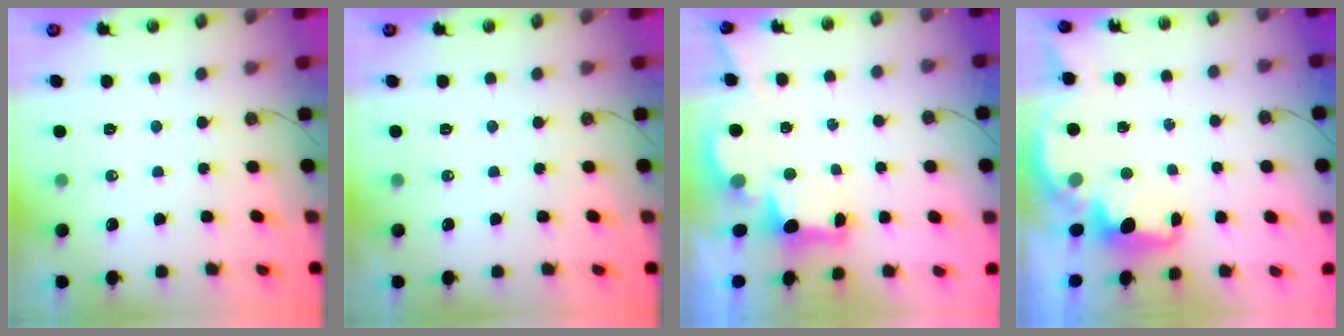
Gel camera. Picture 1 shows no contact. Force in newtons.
{"total": 0.0}
{"total": 2.8, "press": 2.6, "slide": 0.9}
{"total": 2.2, "press": 2.0, "slide": 0.8}